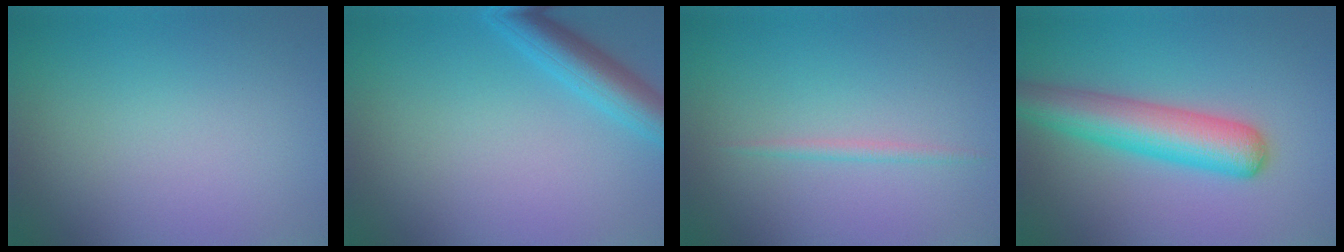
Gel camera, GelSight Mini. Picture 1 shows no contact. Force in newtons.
{"total": 4.1, "press": 4.1, "slide": 0.2}
{"total": 0.9, "press": 0.9, "slide": 0.0}
{"total": 6.3, "press": 6.3, "slide": 0.2}